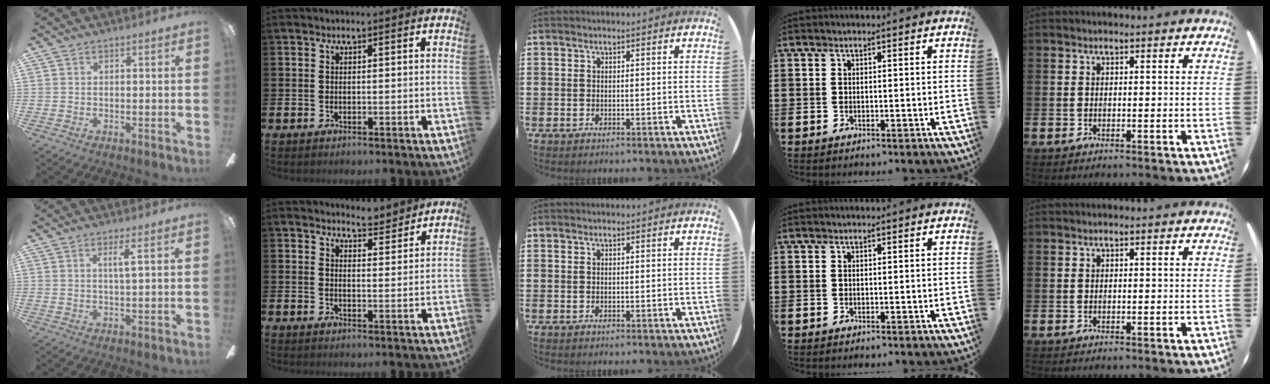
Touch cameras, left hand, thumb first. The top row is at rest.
{"thumb": {"total": 2.8, "force": [1.2, 0.0, 2.6], "torque": [-0.054, -0.002, 0.018]}, "index": {"total": 4.2, "force": [4.2, 0.6, -0.3], "torque": [0.004, -0.028, 0.075]}}